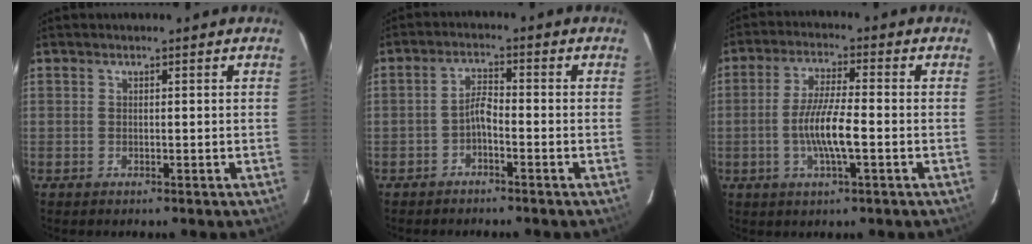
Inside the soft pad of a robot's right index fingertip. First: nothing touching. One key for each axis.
{"total": 2.7, "fx": -1.8, "fy": 0.6, "fz": 1.8, "tx": -0.042, "ty": 0.010, "tz": -0.034}
{"total": 8.1, "fx": -2.0, "fy": 1.0, "fz": 7.7, "tx": -0.151, "ty": -0.002, "tz": -0.040}